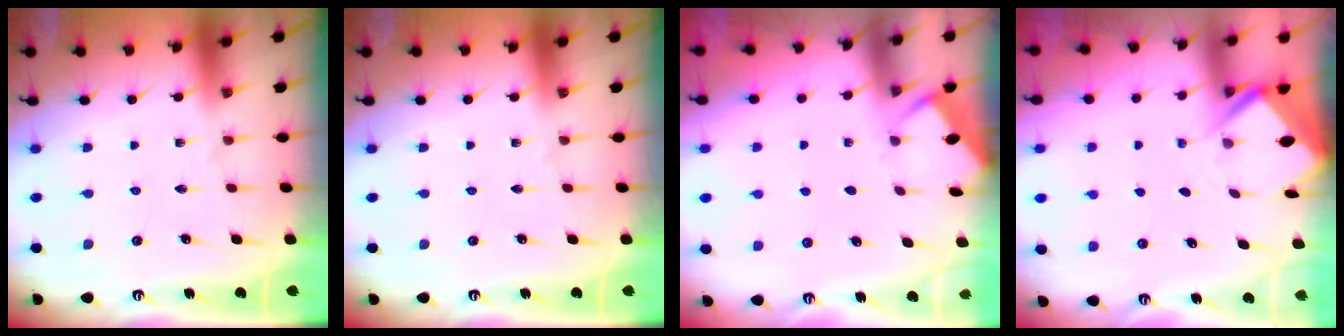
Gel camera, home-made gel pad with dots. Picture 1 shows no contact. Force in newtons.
{"total": 0.0}
{"total": 2.5, "press": 2.5, "slide": 0.4}
{"total": 2.4, "press": 2.4, "slide": 0.1}